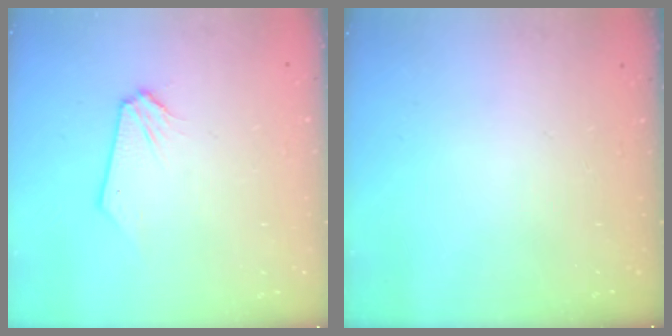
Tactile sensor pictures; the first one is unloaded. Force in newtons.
{"total": 0.0}